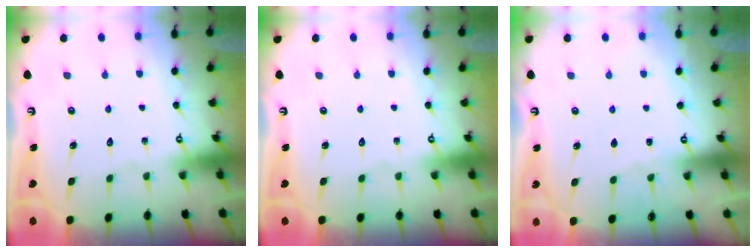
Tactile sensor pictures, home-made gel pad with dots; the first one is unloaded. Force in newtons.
{"total": 0.0}
{"total": 1.8, "press": 1.7, "slide": 0.3}